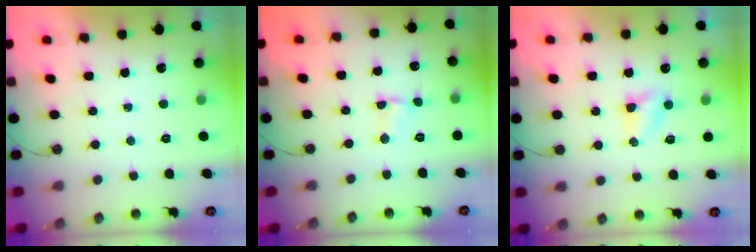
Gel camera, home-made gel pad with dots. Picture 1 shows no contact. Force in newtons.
{"total": 1.5, "press": 1.5, "slide": 0.1}
{"total": 3.7, "press": 3.7, "slide": 0.5}